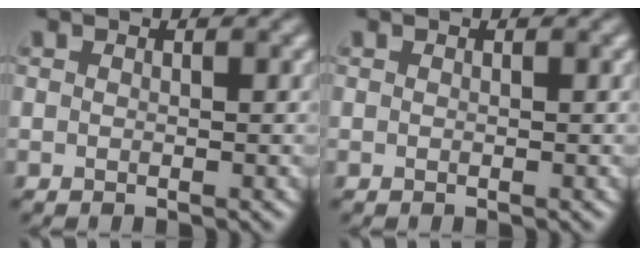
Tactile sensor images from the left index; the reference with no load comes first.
{"total": 0.0}